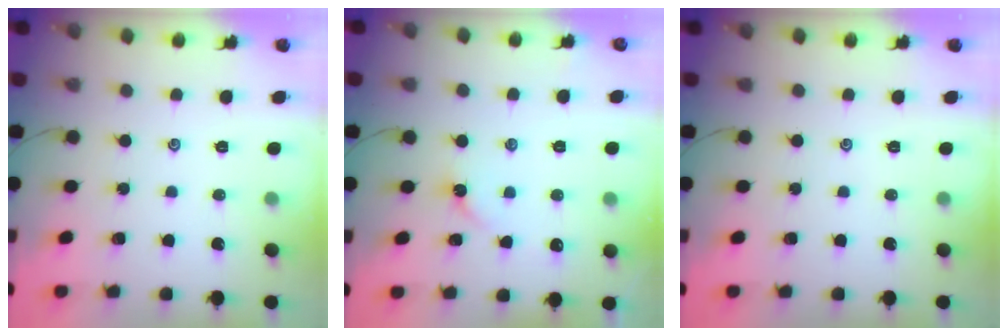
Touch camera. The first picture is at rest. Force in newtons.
{"total": 2.6, "press": 2.6, "slide": 0.4}
{"total": 0.0}